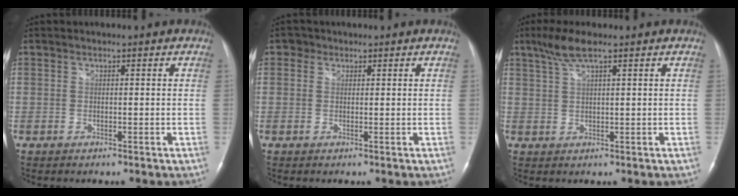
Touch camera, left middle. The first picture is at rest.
{"total": 1.5, "force": [0.7, 1.3, 0.2], "torque": [0.003, 0.002, 0.007]}
{"total": 4.4, "force": [3.0, 0.3, 3.2], "torque": [-0.075, 0.011, 0.061]}